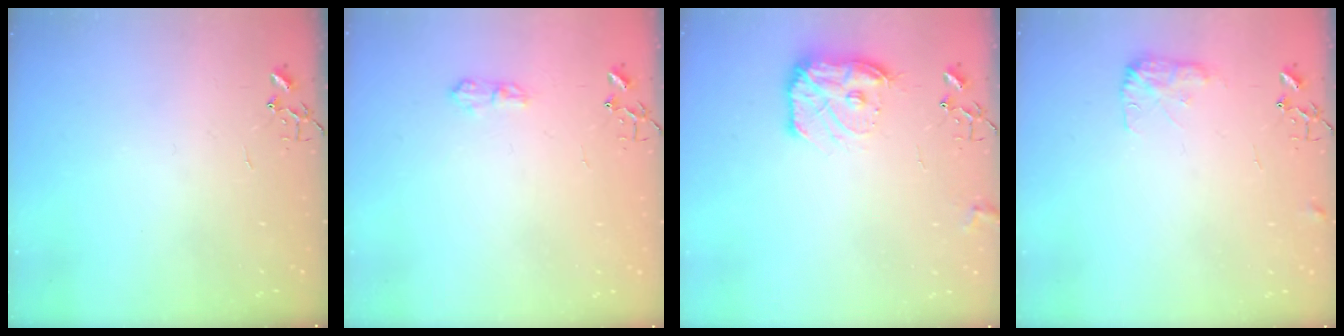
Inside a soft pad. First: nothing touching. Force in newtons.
{"total": 7.1, "press": 7.0, "slide": 0.9}
{"total": 12.6, "press": 12.6, "slide": 0.6}
{"total": 8.3, "press": 8.3, "slide": 0.2}